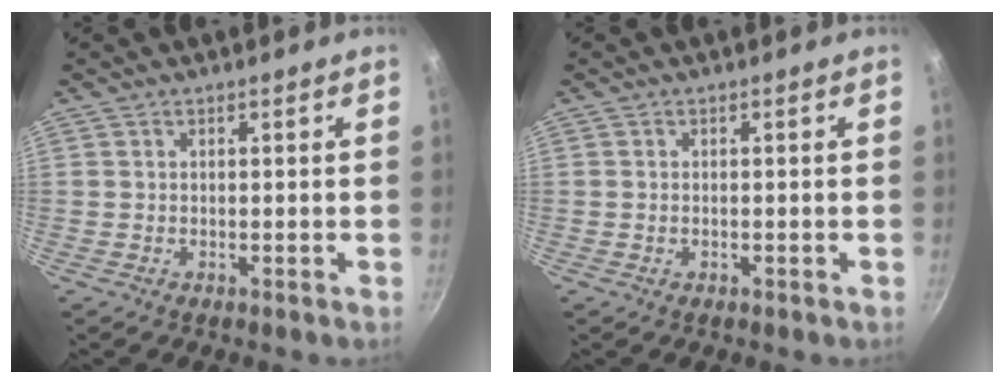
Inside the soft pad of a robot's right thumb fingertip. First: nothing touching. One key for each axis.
{"total": 0.6, "fx": -0.2, "fy": 0.4, "fz": 0.4, "tx": -0.007, "ty": 0.002, "tz": -0.003}